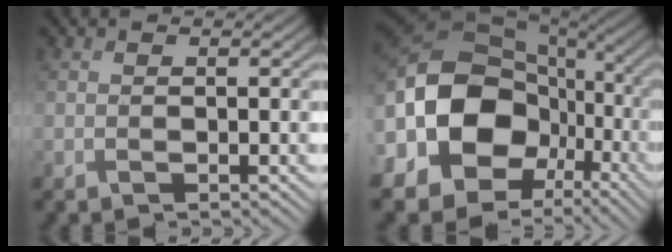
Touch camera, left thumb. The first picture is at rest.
{"total": 18.3, "force": [-0.9, 13.7, 12.0], "torque": [-0.274, -0.009, -0.007]}